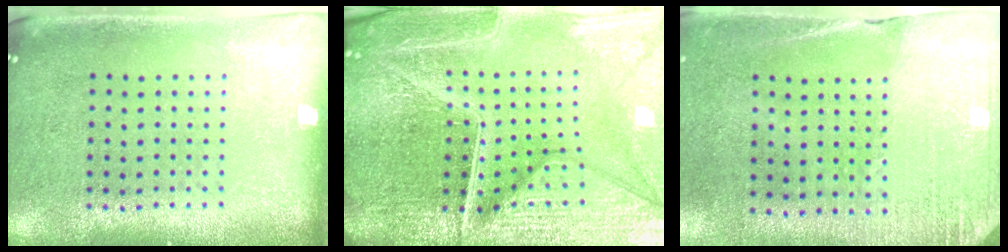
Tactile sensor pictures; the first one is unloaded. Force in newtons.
{"total": 6.8, "press": 6.0, "slide": 3.1}
{"total": 2.7, "press": 2.6, "slide": 0.9}